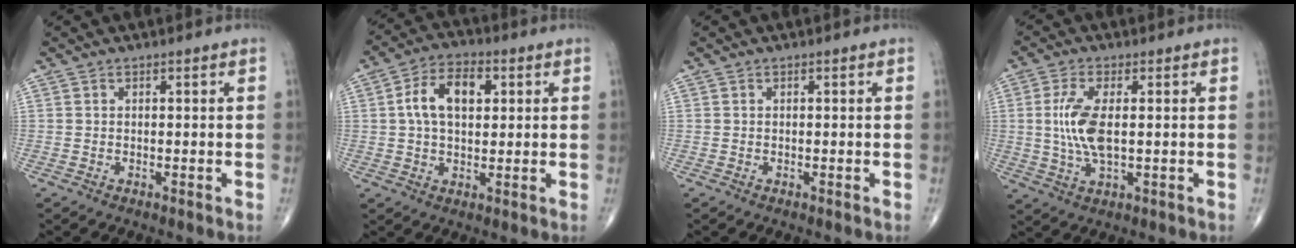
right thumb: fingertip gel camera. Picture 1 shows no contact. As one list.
[{"total": 9.7, "force": [2.1, 5.7, 7.5], "torque": [-0.122, 0.016, 0.031]}, {"total": 0.0}, {"total": 8.2, "force": [0.5, 3.2, 7.5], "torque": [-0.167, -0.006, 0.012]}]